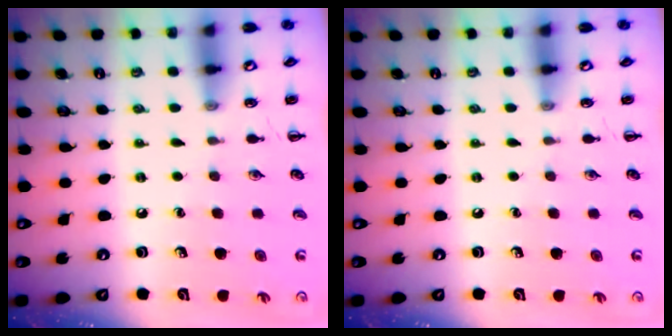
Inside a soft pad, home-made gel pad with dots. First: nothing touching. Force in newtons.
{"total": 0.0}